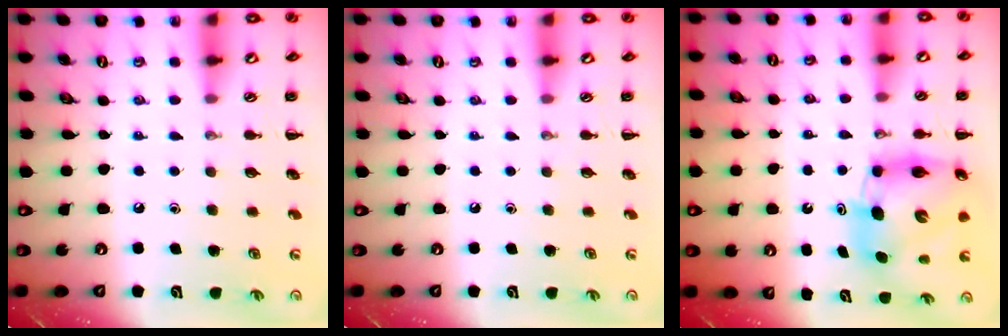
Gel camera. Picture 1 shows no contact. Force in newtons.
{"total": 0.0}
{"total": 7.6, "press": 7.3, "slide": 2.1}